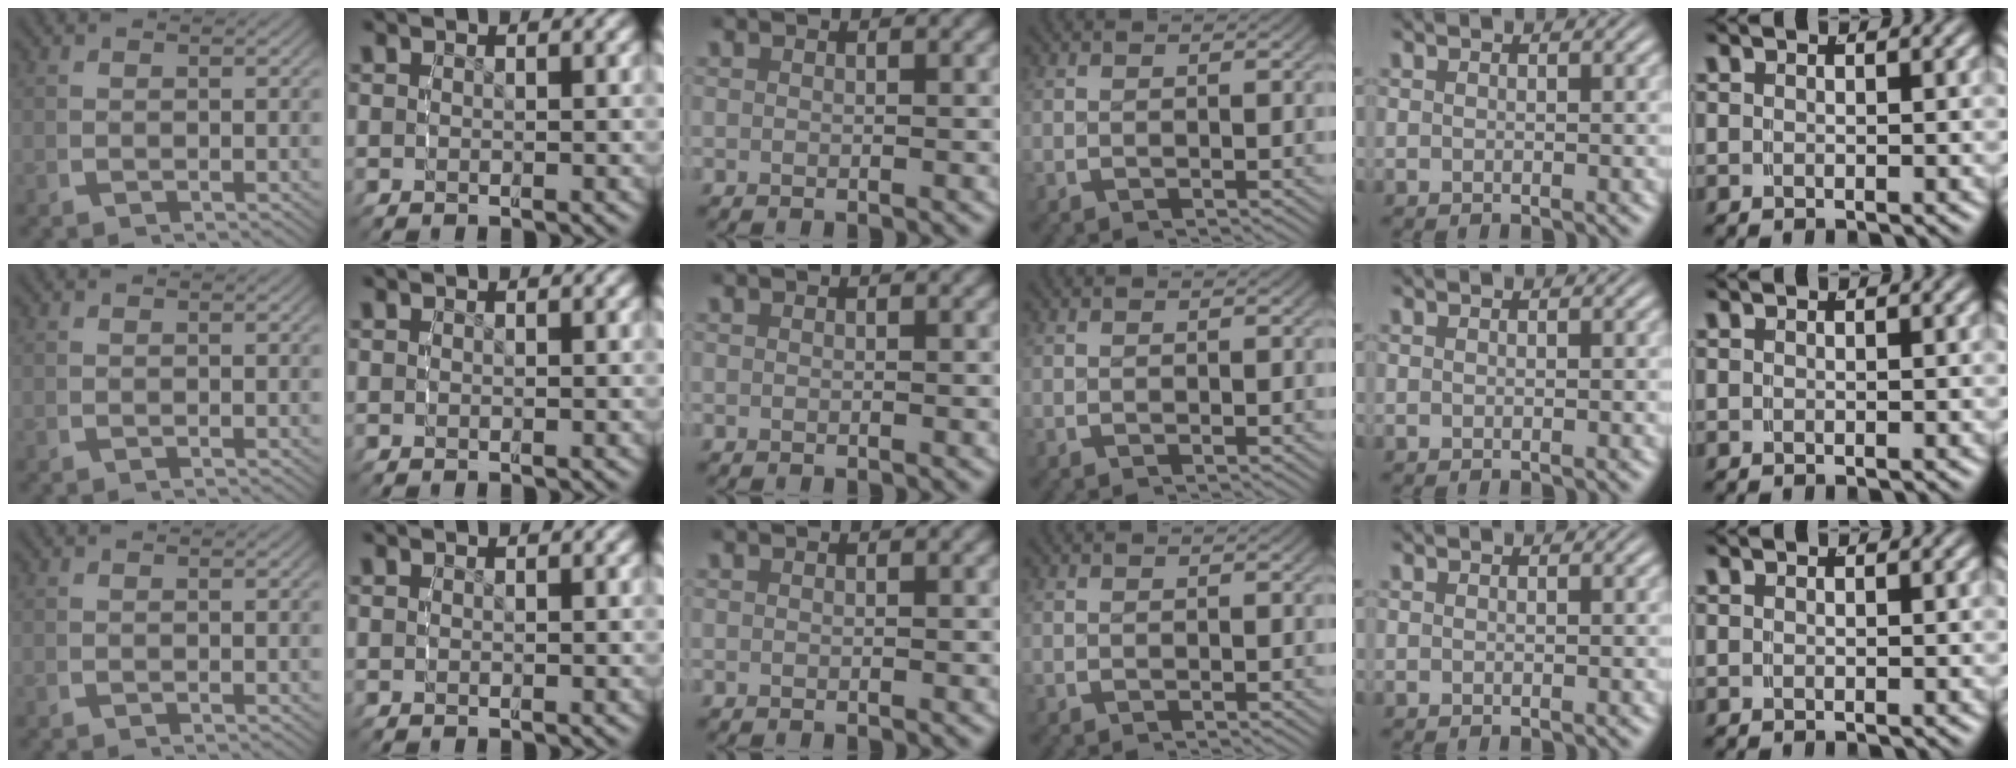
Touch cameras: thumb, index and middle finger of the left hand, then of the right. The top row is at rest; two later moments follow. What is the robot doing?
{"motion": "reach", "object": "shirt"}